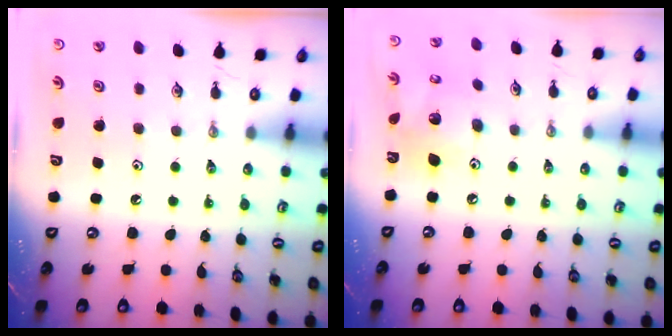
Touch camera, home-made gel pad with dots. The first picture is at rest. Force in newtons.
{"total": 11.5, "press": 11.5, "slide": 0.6}